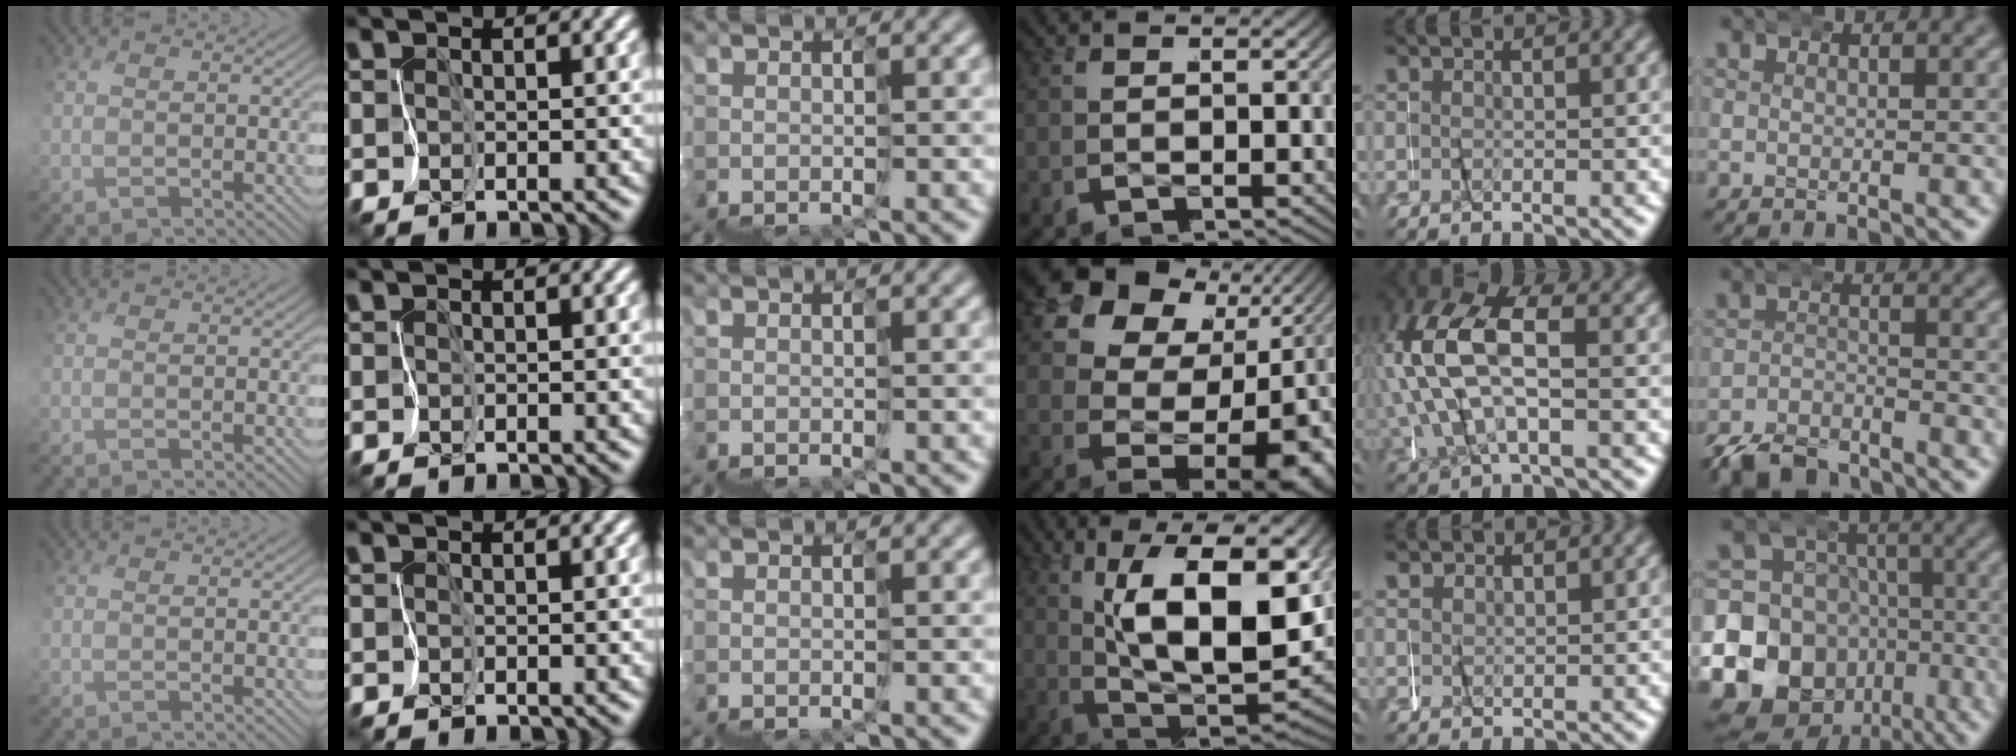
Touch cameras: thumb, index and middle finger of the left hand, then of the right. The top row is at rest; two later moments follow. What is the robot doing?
{"motion": "wrap", "object": "netting"}